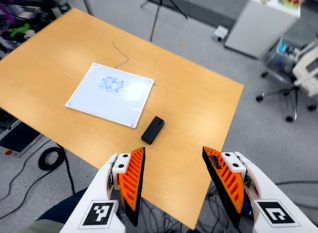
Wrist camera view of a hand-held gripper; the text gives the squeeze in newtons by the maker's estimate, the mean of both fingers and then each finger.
{"total": 0.0}